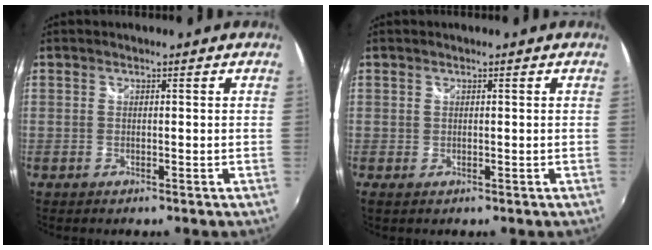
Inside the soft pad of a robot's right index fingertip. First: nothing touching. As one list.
[{"total": 0.6, "force": [0.2, 0.5, 0.2], "torque": [-0.002, -0.001, 0.003]}]